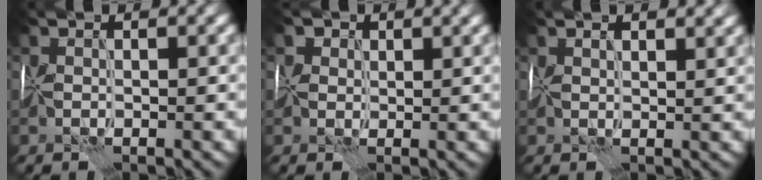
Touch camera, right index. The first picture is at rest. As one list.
[{"total": 1.8, "force": [1.0, 1.4, 0.5], "torque": [-0.010, -0.002, 0.010]}, {"total": 4.0, "force": [2.4, 1.8, 2.6], "torque": [-0.036, 0.019, 0.024]}]